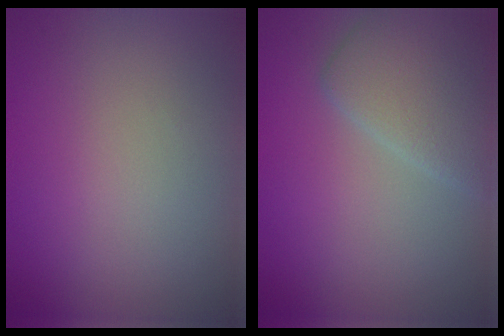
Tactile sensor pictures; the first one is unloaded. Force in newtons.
{"total": 4.4, "press": 4.4, "slide": 0.2}